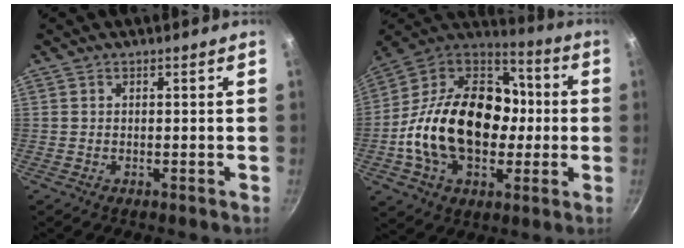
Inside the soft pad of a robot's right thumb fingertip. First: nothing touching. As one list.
[{"total": 27.3, "force": [-2.1, 18.9, 19.6], "torque": [-0.308, 0.050, -0.041]}]